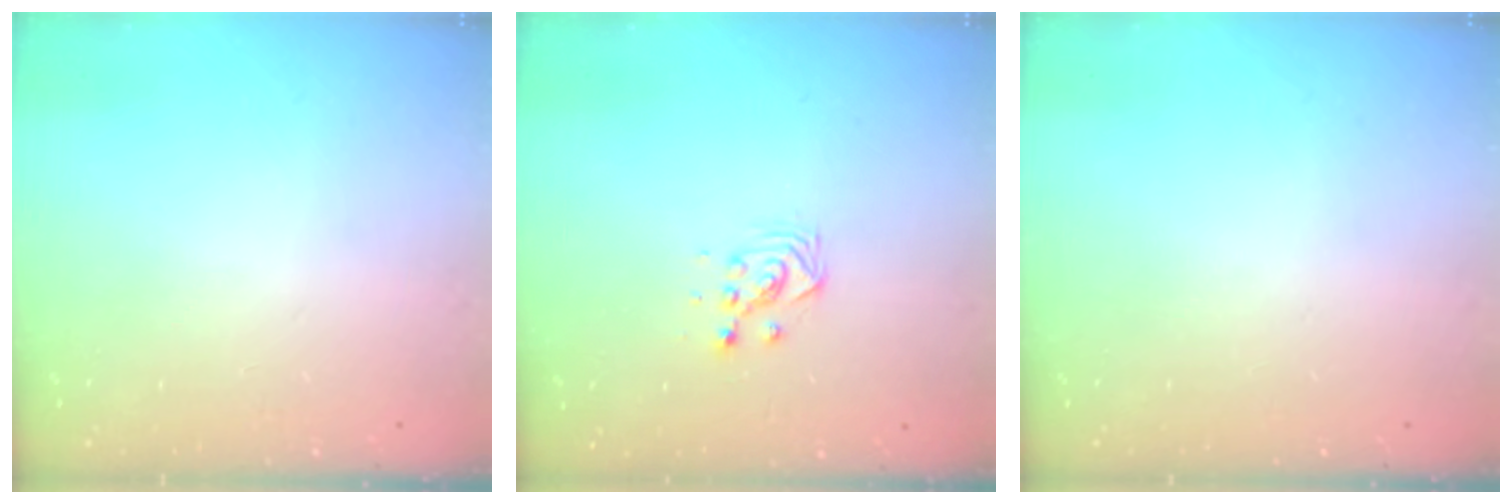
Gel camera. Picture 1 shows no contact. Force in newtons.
{"total": 3.5, "press": 3.5, "slide": 0.2}
{"total": 0.0}